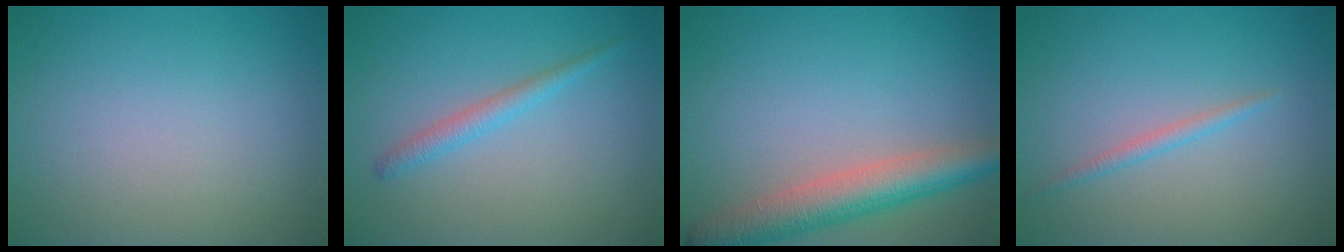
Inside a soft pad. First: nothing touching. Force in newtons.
{"total": 1.7, "press": 1.7, "slide": 0.2}
{"total": 5.5, "press": 5.5, "slide": 0.4}
{"total": 1.1, "press": 1.1, "slide": 0.0}